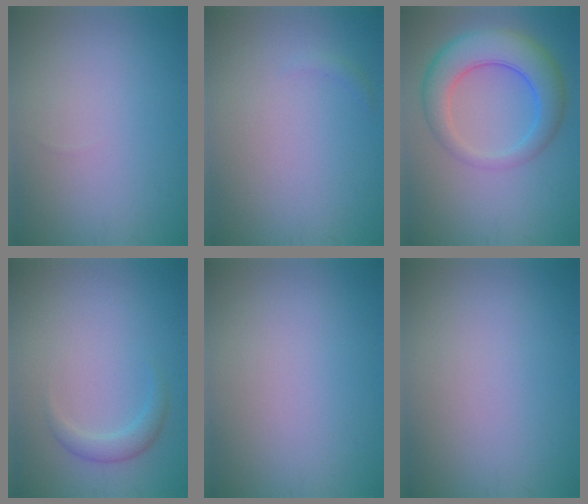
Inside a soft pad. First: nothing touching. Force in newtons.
{"total": 0.6, "press": 0.5, "slide": 0.1}
{"total": 6.6, "press": 6.6, "slide": 0.3}
{"total": 1.8, "press": 1.8, "slide": 0.1}
{"total": 0.0}
{"total": 0.0}